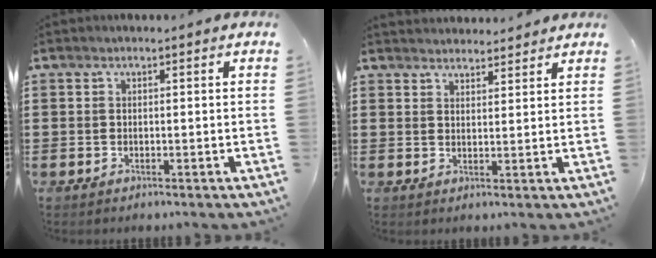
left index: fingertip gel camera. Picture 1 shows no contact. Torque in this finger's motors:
{"motor_torque": [2.14, 0.00, 0.22, 0.05]}